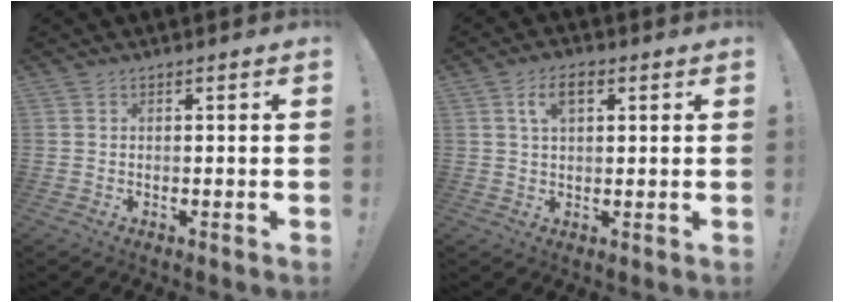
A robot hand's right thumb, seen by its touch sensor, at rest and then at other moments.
{"total": 6.4, "force": [2.5, 3.4, 4.8], "torque": [-0.083, 0.006, 0.044]}